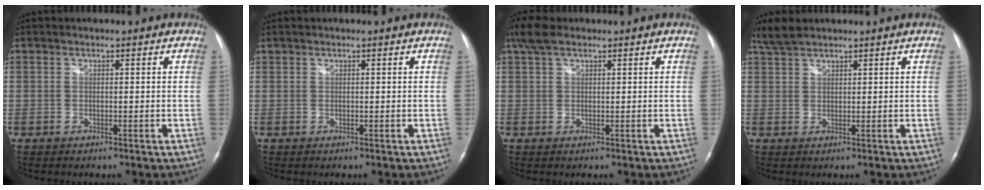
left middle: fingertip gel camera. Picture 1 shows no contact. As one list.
[{"total": 0.0}, {"total": 3.8, "force": [2.7, 1.3, 2.3], "torque": [-0.060, 0.024, 0.057]}, {"total": 3.4, "force": [3.1, 0.6, 1.3], "torque": [-0.040, 0.015, 0.067]}]